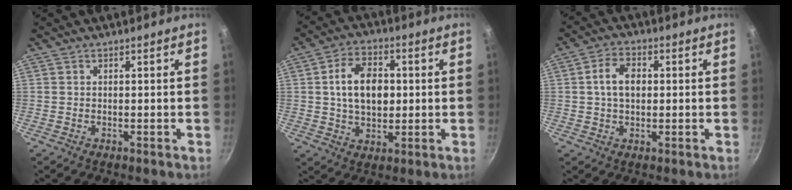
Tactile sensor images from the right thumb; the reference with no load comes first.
{"total": 11.2, "force": [1.2, 7.4, 8.3], "torque": [-0.122, 0.007, 0.016]}
{"total": 6.3, "force": [0.7, 4.2, 4.7], "torque": [-0.071, 0.011, 0.006]}